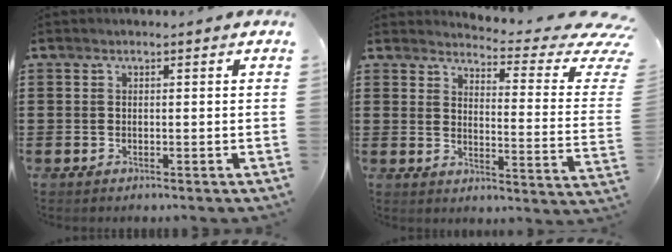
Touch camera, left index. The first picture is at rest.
{"total": 4.6, "force": [3.8, -0.1, 2.5], "torque": [-0.045, -0.042, 0.055]}